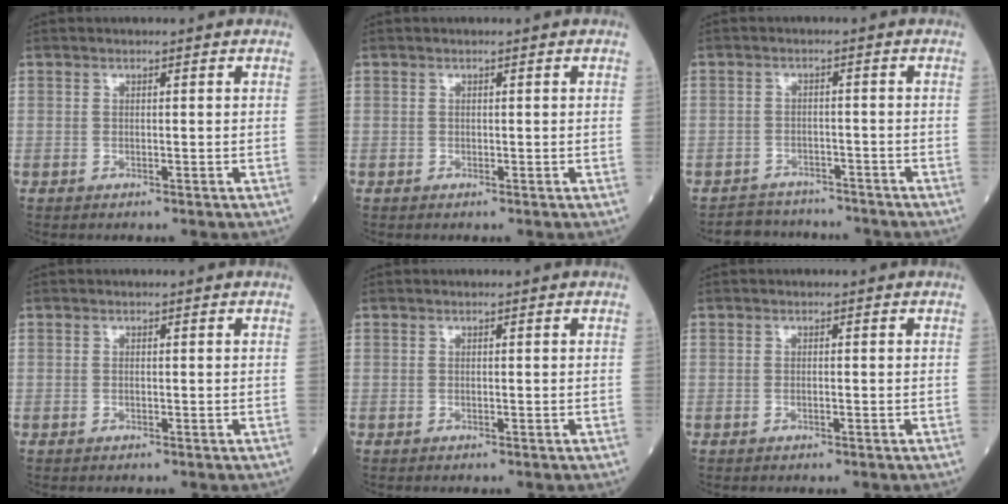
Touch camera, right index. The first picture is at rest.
{"total": 0.0}
{"total": 5.6, "force": [-5.1, 2.3, -0.6], "torque": [0.018, 0.019, -0.073]}
{"total": 0.0}
{"total": 0.0}
{"total": 0.7, "force": [-0.2, 0.1, 0.6], "torque": [-0.013, 0.000, -0.003]}